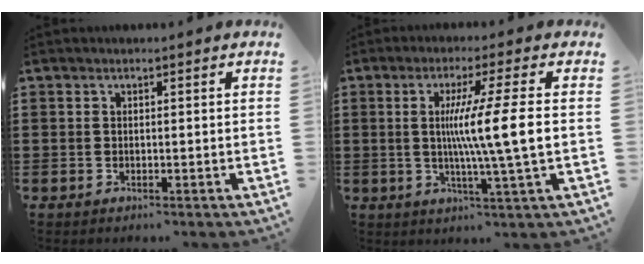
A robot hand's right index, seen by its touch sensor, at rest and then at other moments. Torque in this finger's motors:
{"motor_torque": [2.08, -0.05, 0.96, 0.21]}